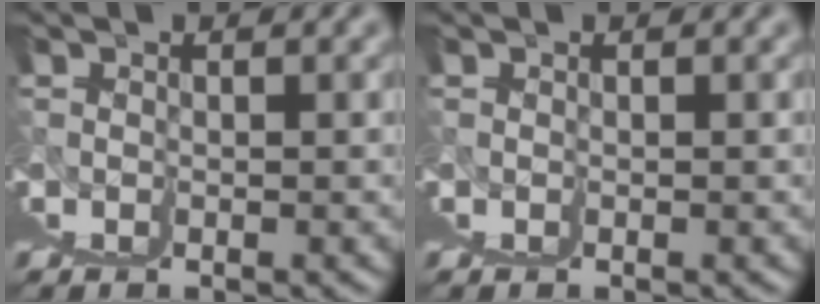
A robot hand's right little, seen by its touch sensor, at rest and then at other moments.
{"total": 0.0}